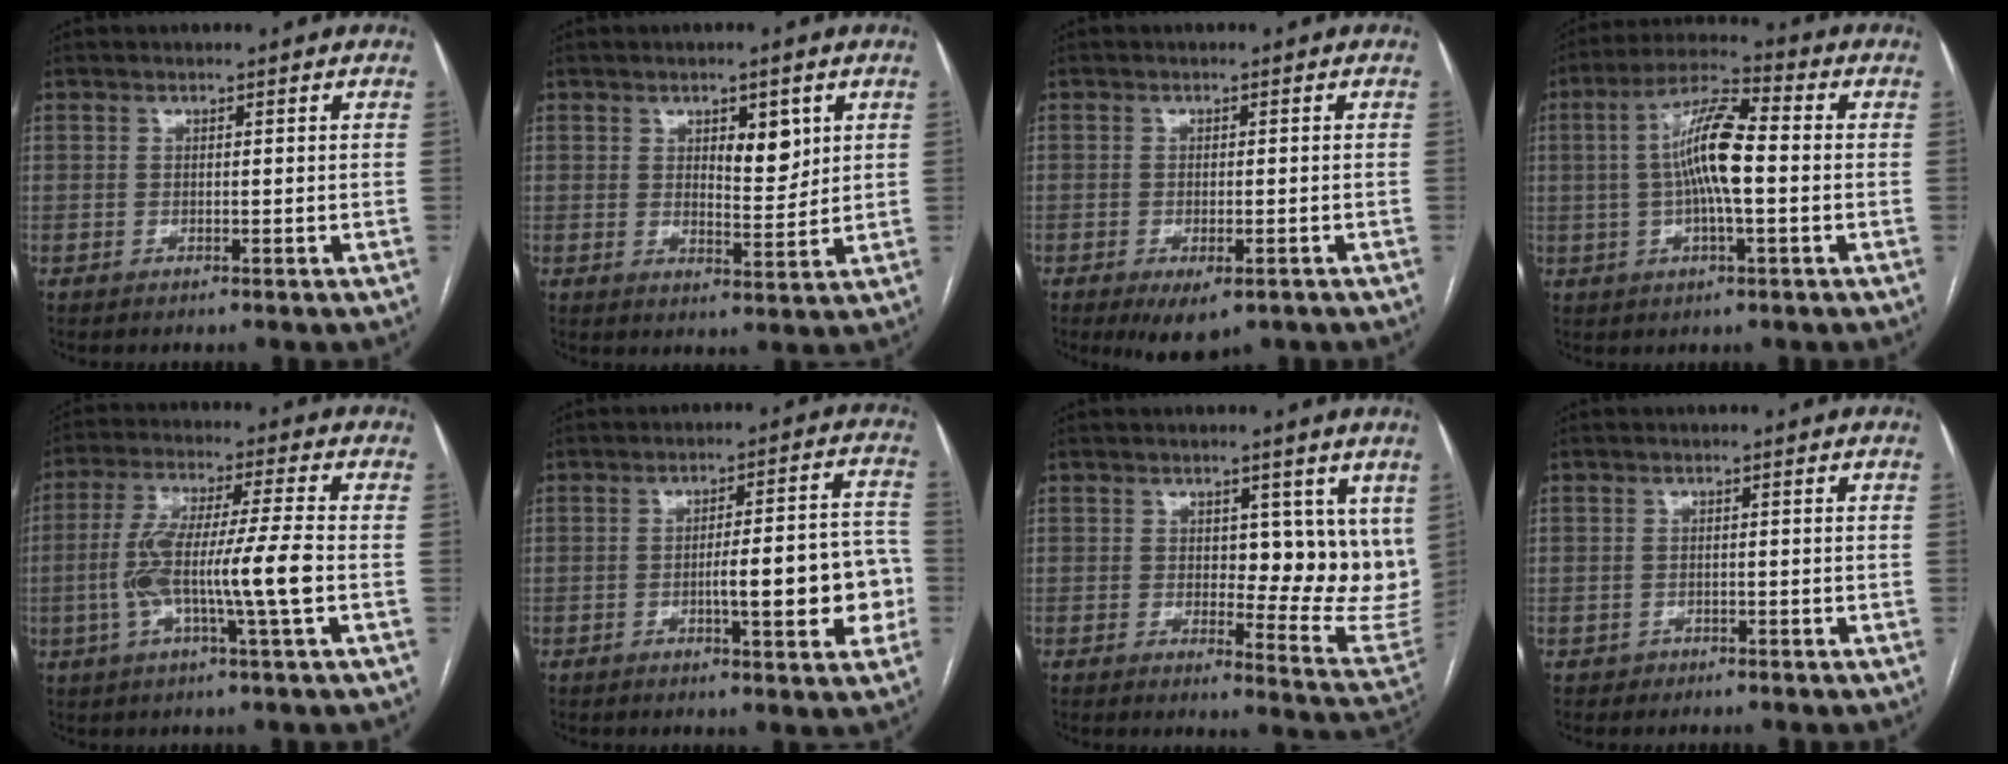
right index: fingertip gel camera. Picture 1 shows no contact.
{"total": 5.4, "force": [2.2, 2.2, 4.4], "torque": [-0.065, -0.005, 0.036]}
{"total": 5.0, "force": [-2.9, 2.0, 3.6], "torque": [-0.053, -0.008, -0.035]}
{"total": 10.6, "force": [0.1, 2.0, 10.4], "torque": [-0.196, 0.016, -0.003]}
{"total": 11.9, "force": [-2.3, 0.0, 11.7], "torque": [-0.228, 0.008, -0.047]}
{"total": 11.9, "force": [-2.6, 2.3, 11.4], "torque": [-0.144, 0.024, -0.031]}
{"total": 10.3, "force": [3.7, 4.9, 8.3], "torque": [-0.086, -0.015, 0.054]}
{"total": 1.5, "force": [-0.9, 1.2, -0.2], "torque": [0.001, 0.007, -0.015]}